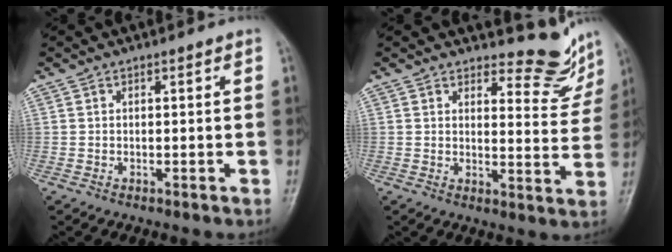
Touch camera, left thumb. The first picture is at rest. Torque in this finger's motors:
{"motor_torque": [0.19, 0.11, -0.27, -0.35, 0.04]}